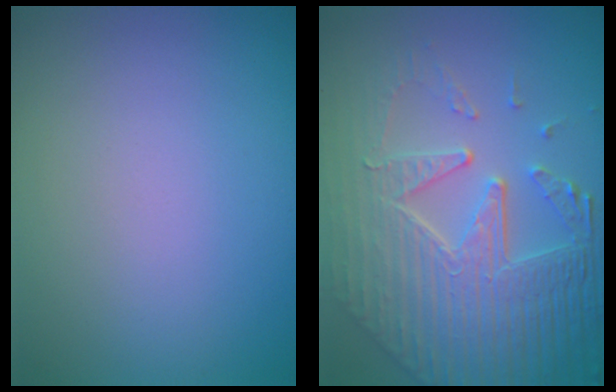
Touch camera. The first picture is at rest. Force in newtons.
{"total": 8.6, "press": 5.9, "slide": 6.3}